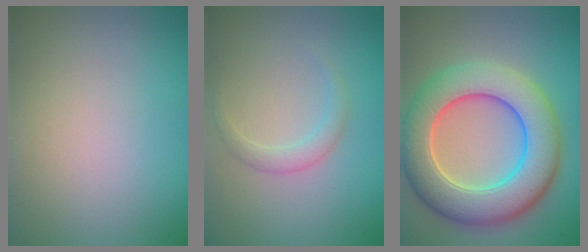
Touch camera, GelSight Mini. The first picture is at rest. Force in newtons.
{"total": 1.5, "press": 1.5, "slide": 0.0}
{"total": 9.8, "press": 9.8, "slide": 0.3}